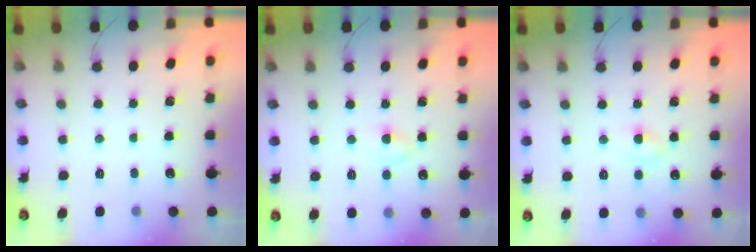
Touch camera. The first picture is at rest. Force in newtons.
{"total": 2.8, "press": 2.6, "slide": 1.0}
{"total": 2.8, "press": 2.6, "slide": 1.0}